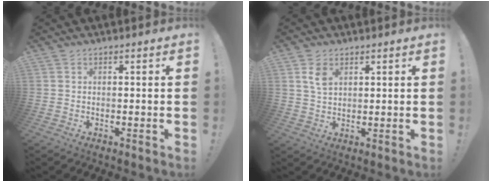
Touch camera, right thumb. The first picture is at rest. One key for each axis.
{"total": 4.8, "fx": 2.2, "fy": 2.8, "fz": 3.1, "tx": -0.043, "ty": -0.008, "tz": 0.038}